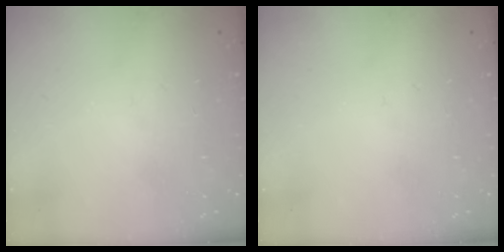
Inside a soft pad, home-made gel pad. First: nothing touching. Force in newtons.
{"total": 0.0}